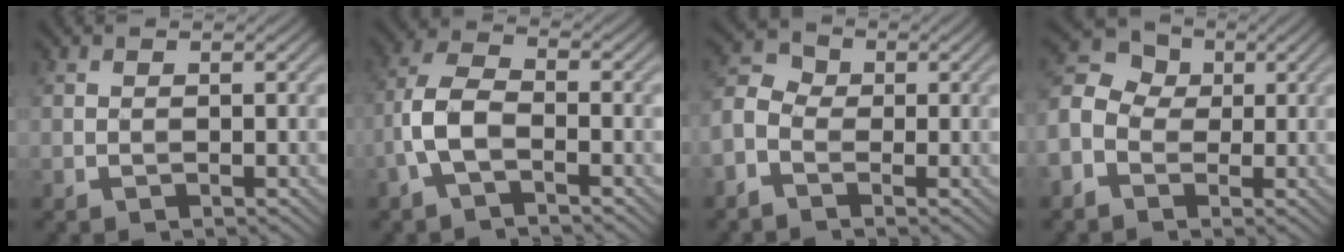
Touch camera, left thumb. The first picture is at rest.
{"total": 5.4, "force": [-2.4, 2.3, 4.2], "torque": [-0.098, 0.013, -0.058]}
{"total": 4.5, "force": [-1.9, 3.1, 2.5], "torque": [-0.071, 0.013, -0.054]}
{"total": 7.7, "force": [-1.5, 6.1, 4.4], "torque": [-0.120, 0.005, -0.037]}